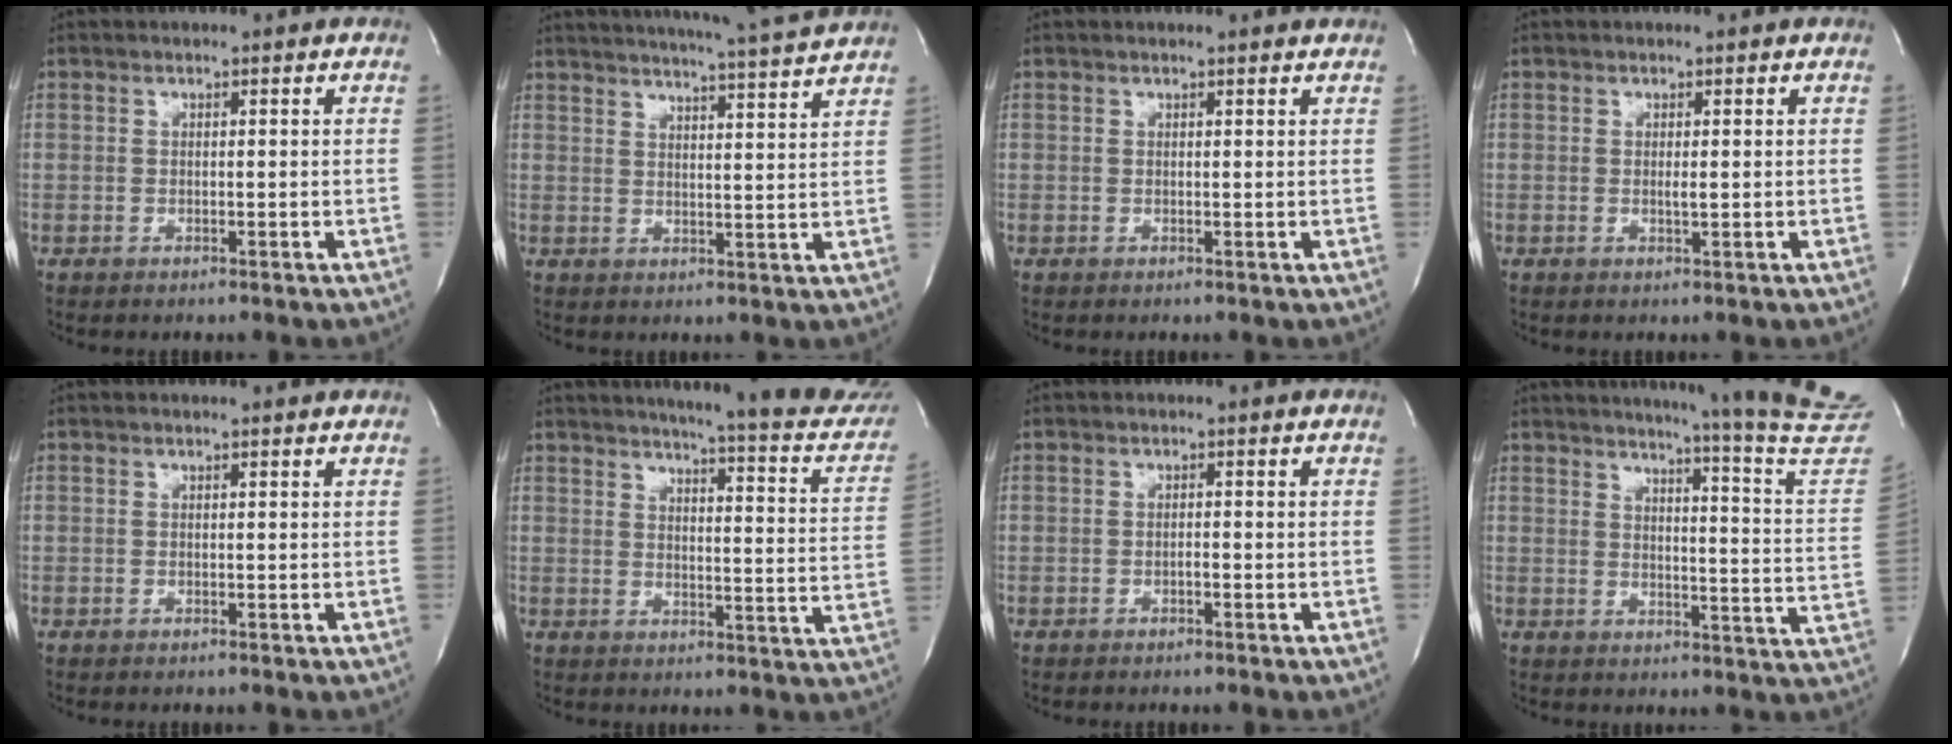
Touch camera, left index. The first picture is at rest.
{"total": 14.0, "force": [13.0, -1.5, 5.0], "torque": [-0.091, -0.034, 0.167]}
{"total": 1.8, "force": [1.7, -0.2, 0.4], "torque": [-0.015, -0.002, 0.014]}
{"total": 0.8, "force": [0.0, 0.0, 0.8], "torque": [-0.020, -0.006, 0.000]}
{"total": 0.6, "force": [0.5, -0.1, 0.2], "torque": [-0.008, -0.003, 0.007]}
{"total": 21.2, "force": [19.2, 1.3, 9.0], "torque": [-0.119, -0.076, 0.217]}
{"total": 0.6, "force": [-0.4, 0.1, 0.4], "torque": [-0.007, -0.001, -0.009]}
{"total": 22.5, "force": [20.3, -2.2, 9.4], "torque": [-0.136, -0.127, 0.231]}